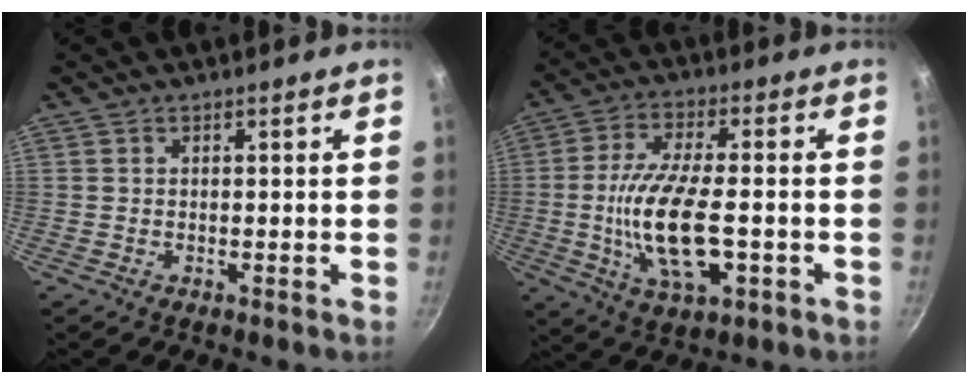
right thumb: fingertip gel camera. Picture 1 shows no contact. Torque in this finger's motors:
{"motor_torque": [2.49, 2.52, 2.08, -0.04, 0.40]}